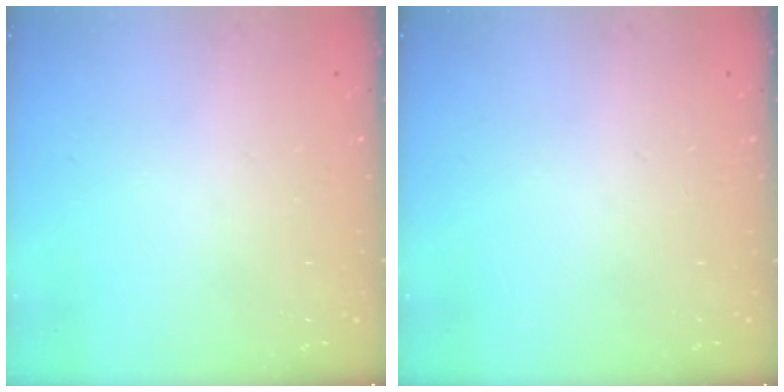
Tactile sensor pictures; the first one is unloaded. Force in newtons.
{"total": 0.0}